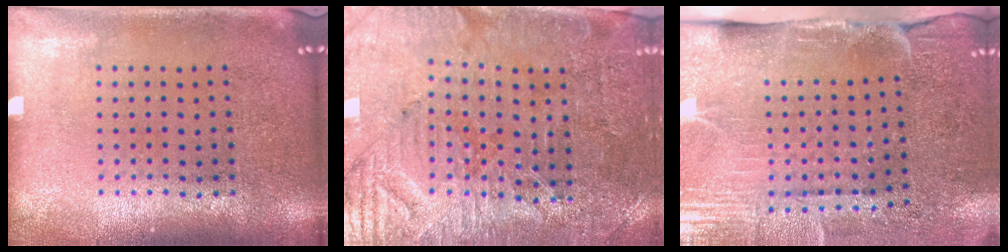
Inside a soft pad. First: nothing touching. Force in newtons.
{"total": 3.7, "press": 3.4, "slide": 1.5}
{"total": 4.5, "press": 3.8, "slide": 2.4}